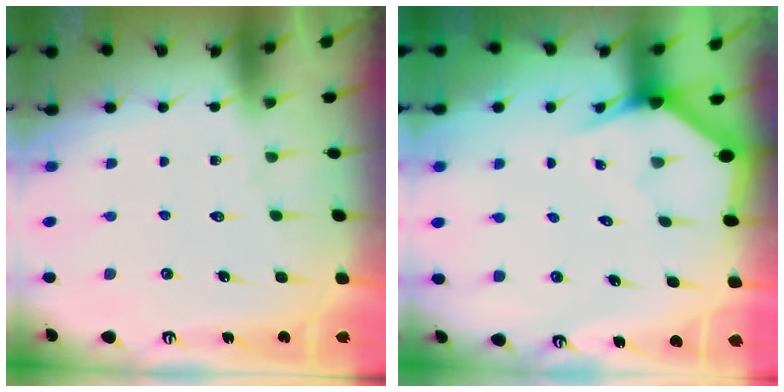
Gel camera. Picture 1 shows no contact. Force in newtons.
{"total": 2.6, "press": 2.6, "slide": 0.1}